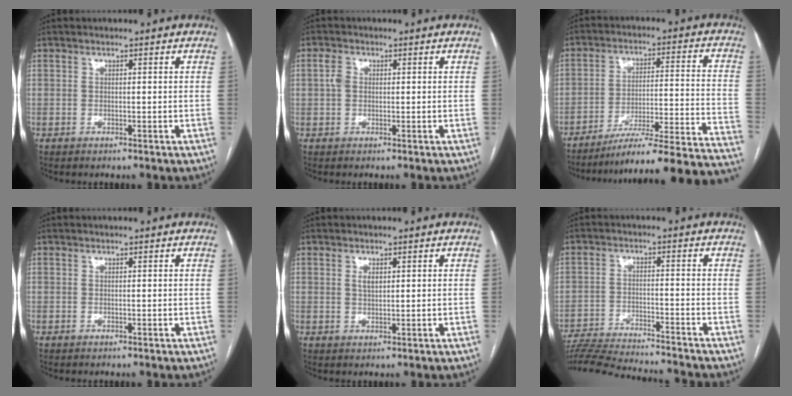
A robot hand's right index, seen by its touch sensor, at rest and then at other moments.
{"total": 1.9, "force": [0.4, 1.4, 1.1], "torque": [-0.036, 0.015, 0.010]}
{"total": 24.6, "force": [-21.6, -0.9, 11.8], "torque": [-0.083, 0.001, -0.297]}
{"total": 0.0}
{"total": 1.6, "force": [0.7, 0.7, 1.3], "torque": [-0.027, -0.001, 0.014]}
{"total": 16.5, "force": [-15.5, 0.5, 5.7], "torque": [-0.103, -0.023, -0.237]}